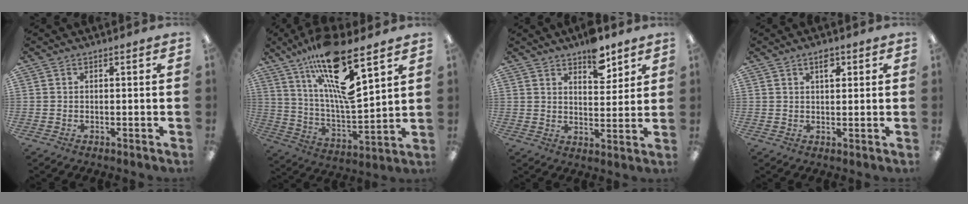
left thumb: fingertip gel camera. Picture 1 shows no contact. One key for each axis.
{"total": 19.6, "fx": 12.6, "fy": 4.5, "fz": 14.3, "tx": -0.270, "ty": -0.075, "tz": 0.203}
{"total": 8.5, "fx": 6.1, "fy": 4.0, "fz": 4.3, "tx": -0.037, "ty": -0.039, "tz": 0.101}
{"total": 3.7, "fx": 2.0, "fy": 1.9, "fz": 2.5, "tx": -0.031, "ty": -0.003, "tz": 0.029}